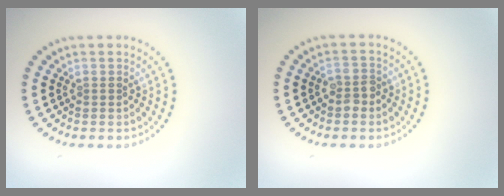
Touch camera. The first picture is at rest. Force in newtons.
{"total": 1.7, "press": 1.7, "slide": 0.4}